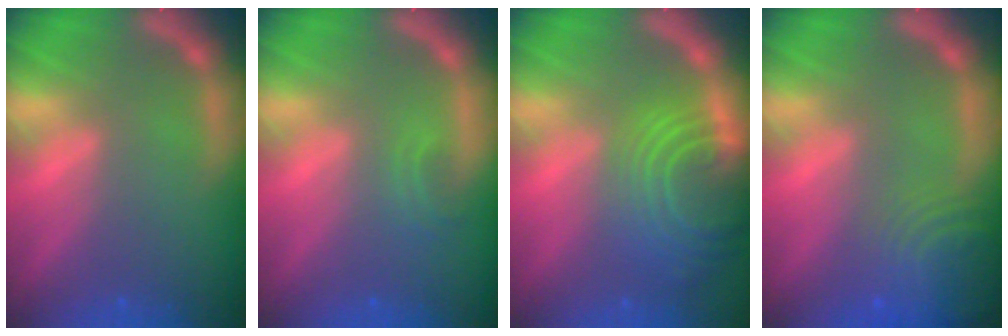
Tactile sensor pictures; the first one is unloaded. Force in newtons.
{"total": 1.4}
{"total": 10.0}
{"total": 8.0}